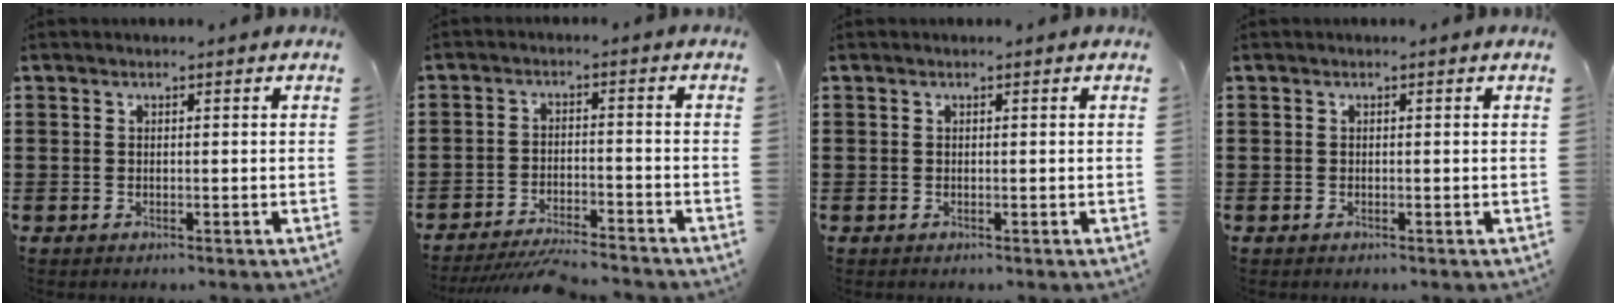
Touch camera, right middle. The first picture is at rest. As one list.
[{"total": 5.2, "force": [-4.9, 0.3, 1.6], "torque": [-0.033, -0.004, -0.098]}, {"total": 0.0}, {"total": 0.0}]